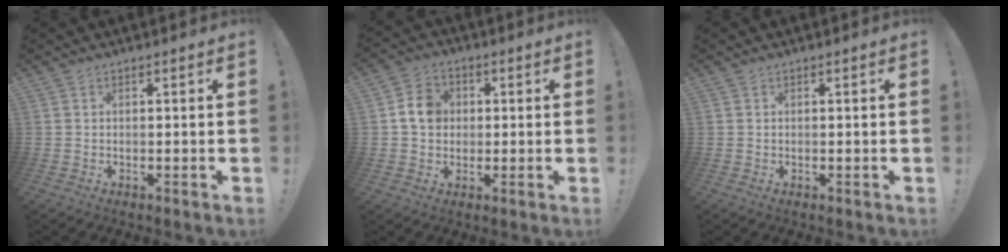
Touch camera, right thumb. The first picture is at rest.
{"total": 8.2, "force": [1.3, 7.0, 4.0], "torque": [-0.053, 0.009, 0.029]}
{"total": 0.0}